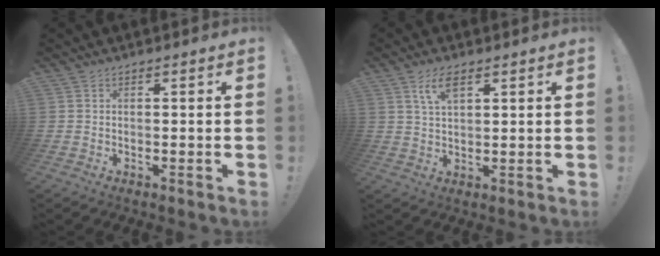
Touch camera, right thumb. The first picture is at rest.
{"total": 5.8, "force": [3.1, 2.4, 4.2], "torque": [-0.077, -0.006, 0.055]}